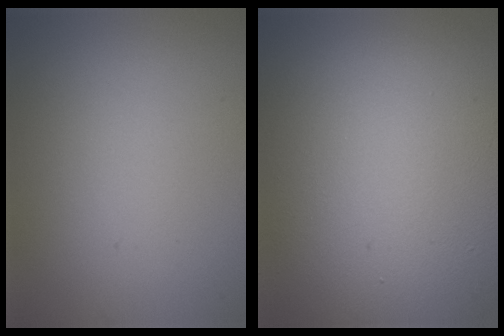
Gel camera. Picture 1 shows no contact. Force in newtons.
{"total": 17.3, "press": 17.2, "slide": 1.6}